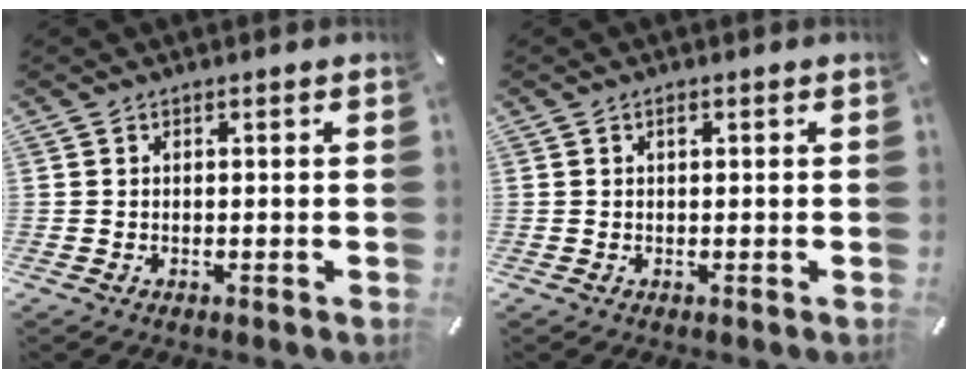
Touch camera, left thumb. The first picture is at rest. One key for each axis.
{"total": 0.7, "fx": 0.3, "fy": 0.3, "fz": 0.5, "tx": -0.011, "ty": 0.001, "tz": 0.005}